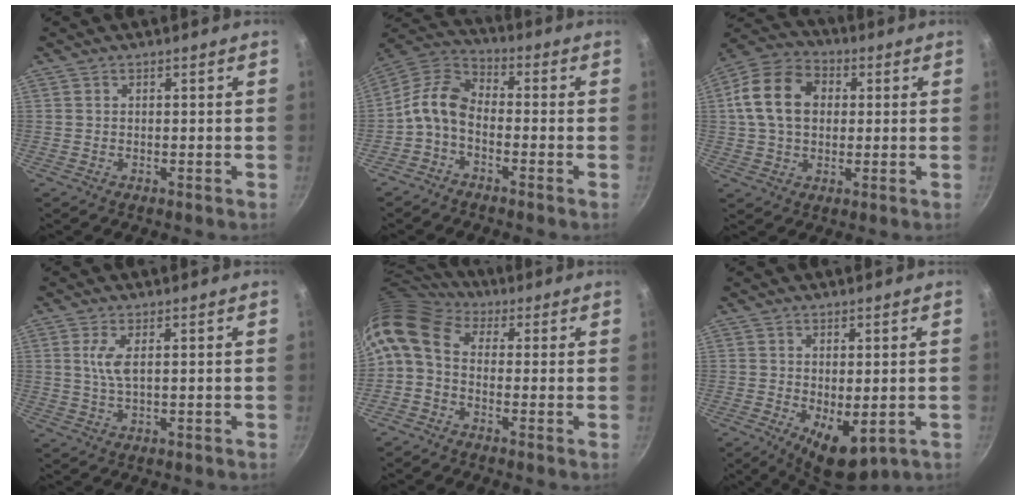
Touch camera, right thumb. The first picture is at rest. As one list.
[{"total": 8.5, "force": [-2.6, 5.2, 6.2], "torque": [-0.126, 0.048, -0.067]}, {"total": 13.8, "force": [2.2, 10.1, 9.0], "torque": [-0.144, 0.018, 0.025]}, {"total": 3.9, "force": [1.0, 1.1, 3.6], "torque": [-0.080, -0.004, 0.022]}, {"total": 10.1, "force": [1.0, 7.1, 7.2], "torque": [-0.142, 0.029, 0.000]}, {"total": 7.2, "force": [-1.0, 3.6, 6.1], "torque": [-0.073, -0.010, -0.001]}]